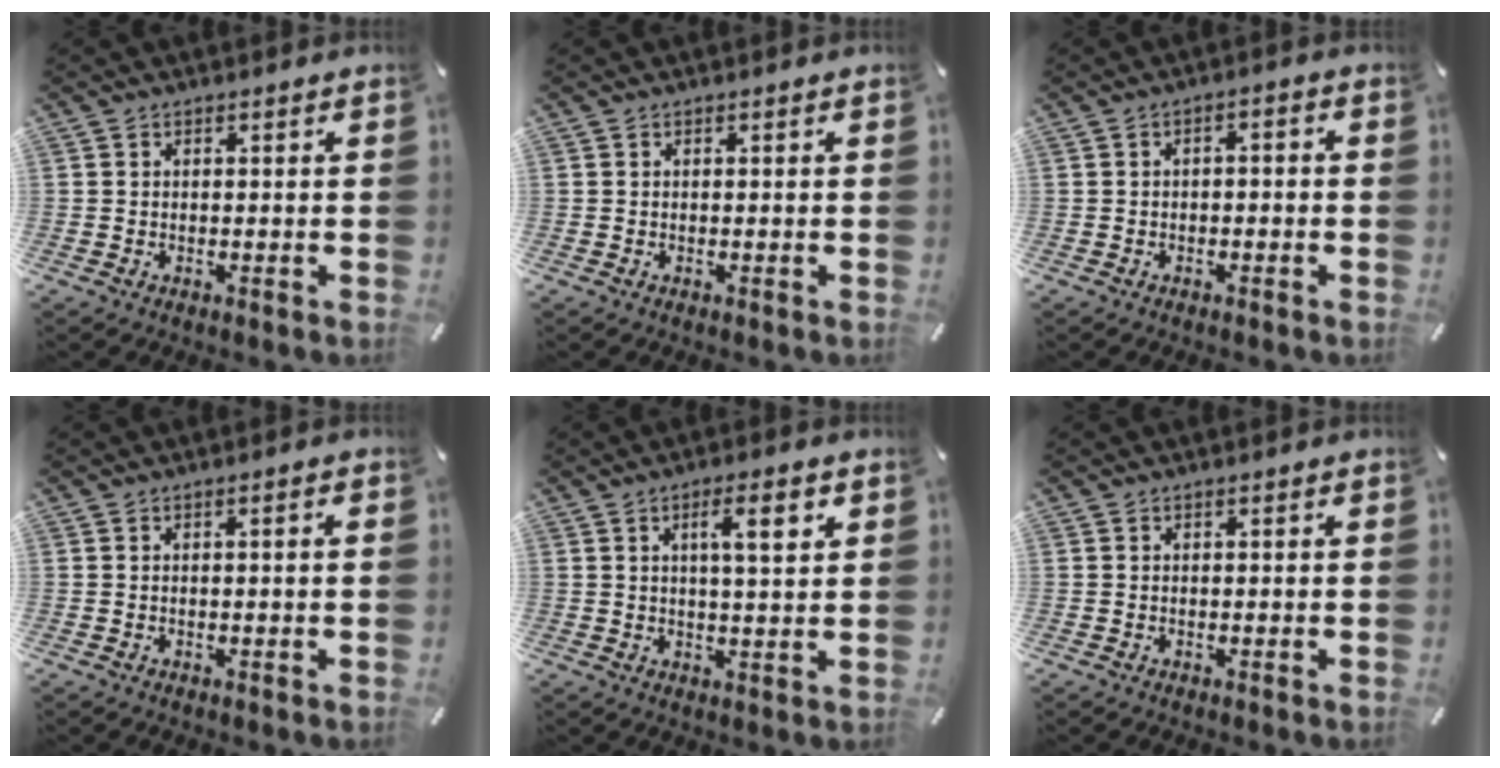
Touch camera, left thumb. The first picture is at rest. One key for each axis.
{"total": 0.0}
{"total": 2.5, "fx": -1.8, "fy": 0.9, "fz": 1.4, "tx": -0.022, "ty": 0.012, "tz": -0.036}
{"total": 1.5, "fx": -0.1, "fy": 0.1, "fz": 1.5, "tx": -0.023, "ty": -0.003, "tz": -0.001}
{"total": 7.7, "fx": 2.9, "fy": 1.7, "fz": 7.0, "tx": -0.109, "ty": -0.007, "tz": 0.038}
{"total": 0.0}